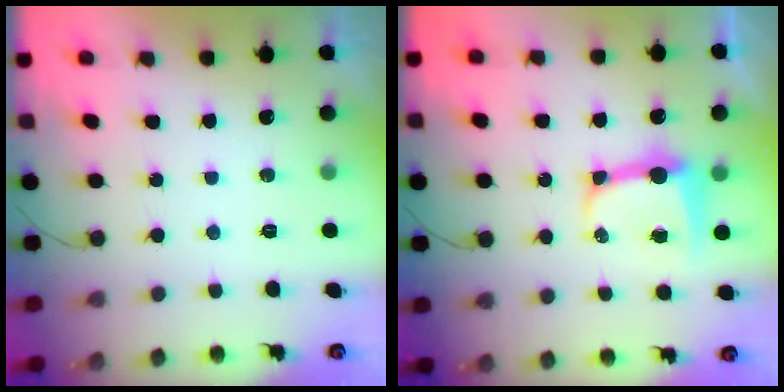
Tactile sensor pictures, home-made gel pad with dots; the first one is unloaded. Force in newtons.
{"total": 8.6, "press": 8.5, "slide": 0.7}